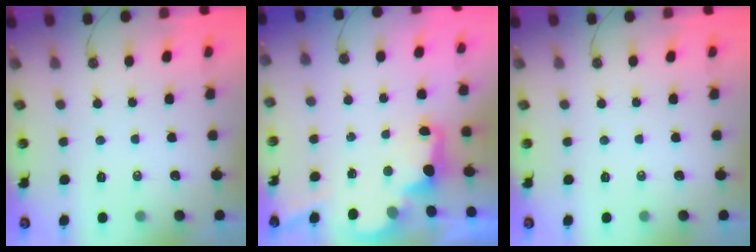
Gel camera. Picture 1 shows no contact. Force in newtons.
{"total": 2.6, "press": 2.5, "slide": 0.8}
{"total": 0.0}